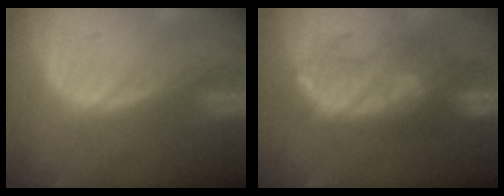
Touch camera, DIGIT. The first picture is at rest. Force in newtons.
{"total": 8.3, "press": 8.3, "slide": 0.1}